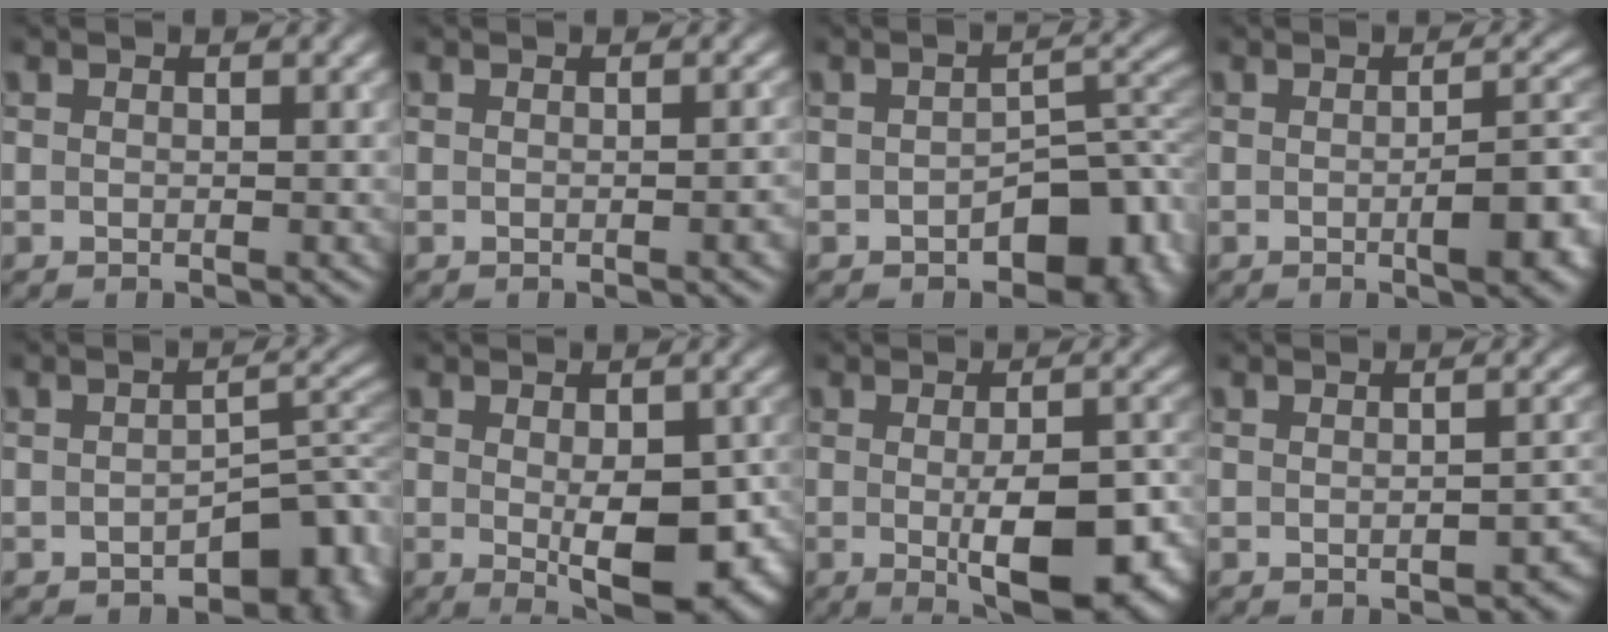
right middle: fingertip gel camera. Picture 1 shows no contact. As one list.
[{"total": 1.6, "force": [-0.4, 0.4, 1.5], "torque": [-0.014, 0.001, -0.005]}, {"total": 6.7, "force": [-2.7, 4.0, 4.8], "torque": [-0.046, 0.000, -0.039]}, {"total": 5.0, "force": [-1.3, 1.4, 4.6], "torque": [-0.064, -0.001, -0.016]}, {"total": 5.7, "force": [-2.7, 3.1, 3.9], "torque": [-0.029, 0.003, -0.039]}, {"total": 8.1, "force": [-1.7, 3.8, 7.0], "torque": [-0.102, -0.026, -0.009]}, {"total": 9.4, "force": [-2.5, 3.6, 8.3], "torque": [-0.122, -0.021, -0.028]}, {"total": 2.3, "force": [-1.0, 1.1, 1.8], "torque": [-0.021, -0.001, -0.008]}]